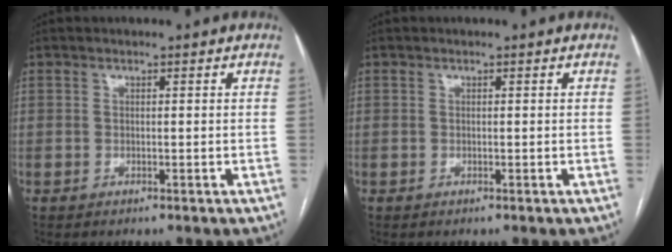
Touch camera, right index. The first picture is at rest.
{"total": 0.0}